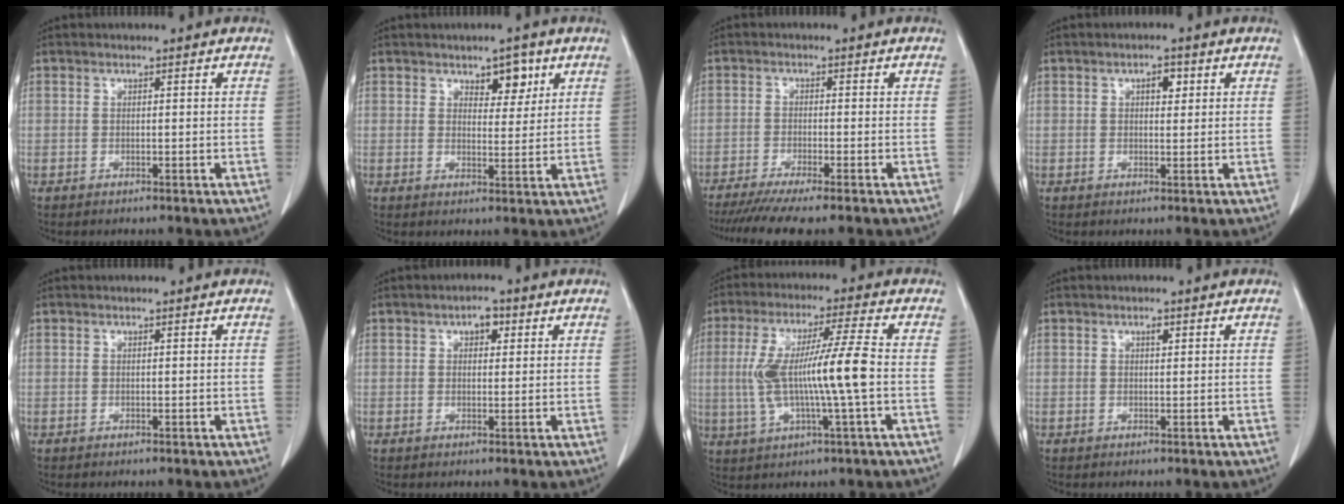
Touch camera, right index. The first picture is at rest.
{"total": 4.2, "force": [2.4, 2.1, 2.7], "torque": [-0.031, 0.001, 0.036]}
{"total": 9.4, "force": [-7.9, -0.2, 5.2], "torque": [-0.066, -0.023, -0.123]}
{"total": 2.3, "force": [0.9, 1.1, 1.8], "torque": [-0.026, 0.002, 0.013]}
{"total": 0.0}
{"total": 2.6, "force": [1.1, 1.4, 1.8], "torque": [-0.025, 0.008, 0.015]}
{"total": 12.0, "force": [-0.6, 0.0, 12.0], "torque": [-0.245, 0.010, -0.014]}
{"total": 0.8, "force": [0.4, 0.3, 0.6], "torque": [-0.010, -0.001, 0.005]}